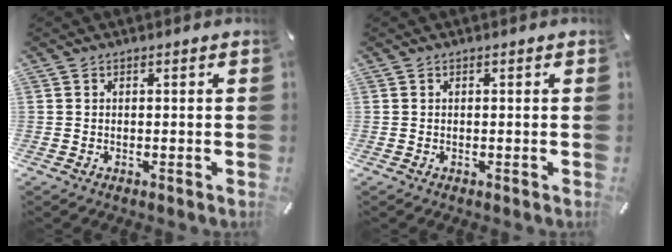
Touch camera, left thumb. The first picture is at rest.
{"total": 0.0}